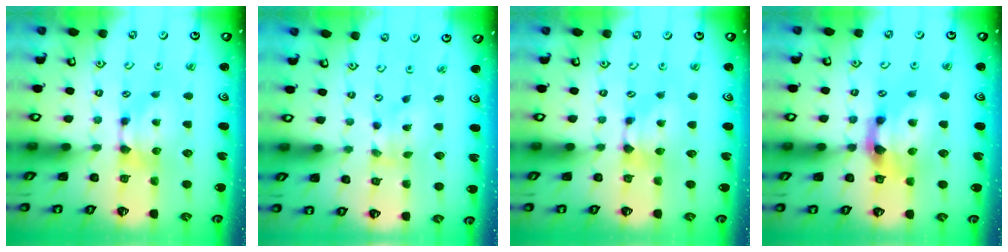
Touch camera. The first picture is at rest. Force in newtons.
{"total": 2.2, "press": 2.0, "slide": 1.0}
{"total": 0.7, "press": 0.4, "slide": 0.6}
{"total": 4.0, "press": 3.6, "slide": 1.8}